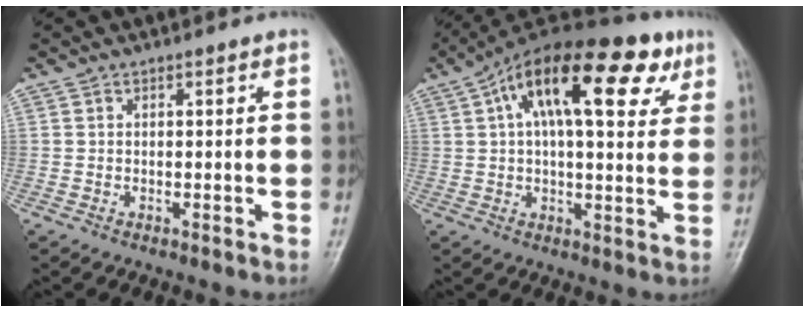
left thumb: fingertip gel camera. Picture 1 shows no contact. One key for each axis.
{"total": 23.1, "fx": 9.5, "fy": 9.9, "fz": 18.5, "tx": -0.265, "ty": 0.023, "tz": 0.139}